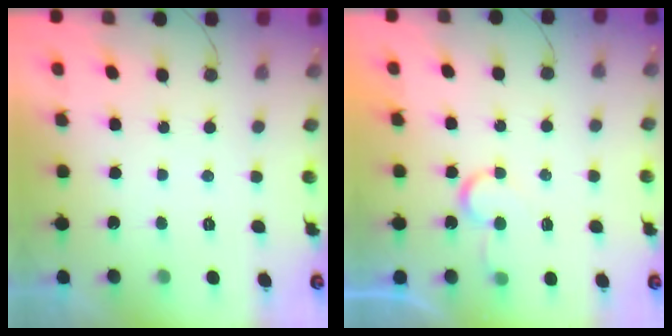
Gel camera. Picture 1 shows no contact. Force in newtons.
{"total": 6.3, "press": 6.2, "slide": 0.6}